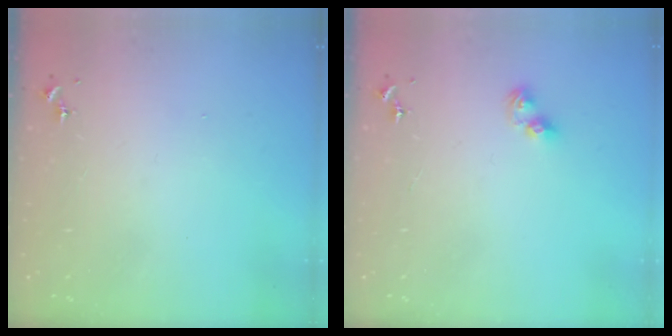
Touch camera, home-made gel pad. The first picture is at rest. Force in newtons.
{"total": 5.9, "press": 5.9, "slide": 0.9}